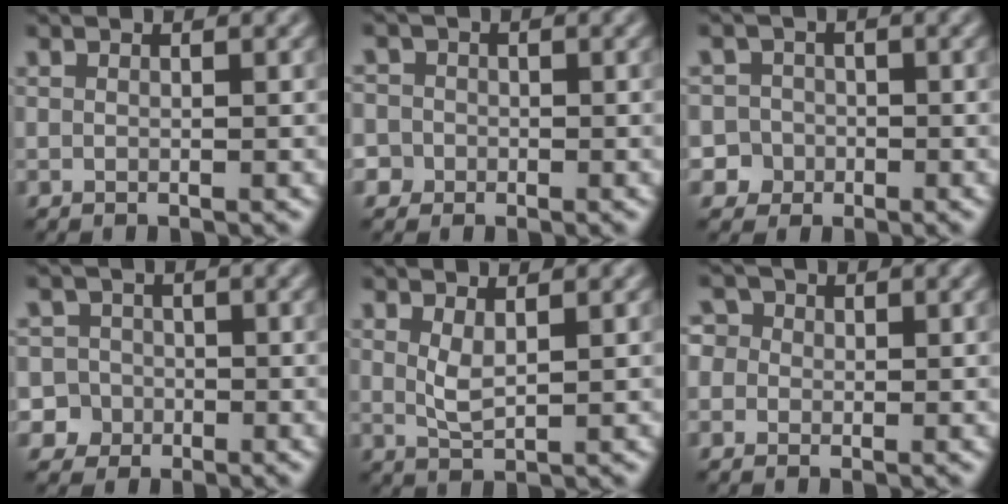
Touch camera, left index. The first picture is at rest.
{"total": 3.4, "force": [-0.2, 3.3, 0.7], "torque": [0.012, 0.022, -0.039]}
{"total": 3.9, "force": [-1.3, 3.6, 0.2], "torque": [0.030, 0.009, -0.044]}
{"total": 5.1, "force": [-1.5, 4.9, 0.6], "torque": [0.012, 0.015, -0.055]}
{"total": 1.9, "force": [0.8, 0.6, 1.6], "torque": [-0.037, -0.004, 0.019]}
{"total": 3.2, "force": [0.9, 2.8, 1.3], "torque": [-0.001, 0.024, -0.017]}